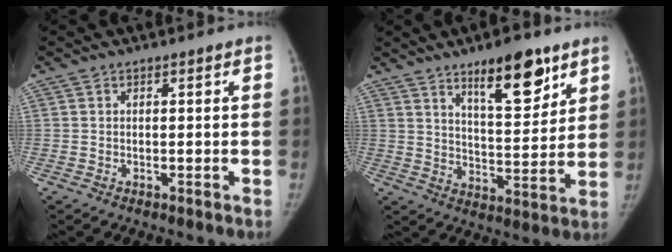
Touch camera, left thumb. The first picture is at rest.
{"total": 13.3, "force": [8.4, 4.4, 9.3], "torque": [-0.111, -0.054, 0.136]}